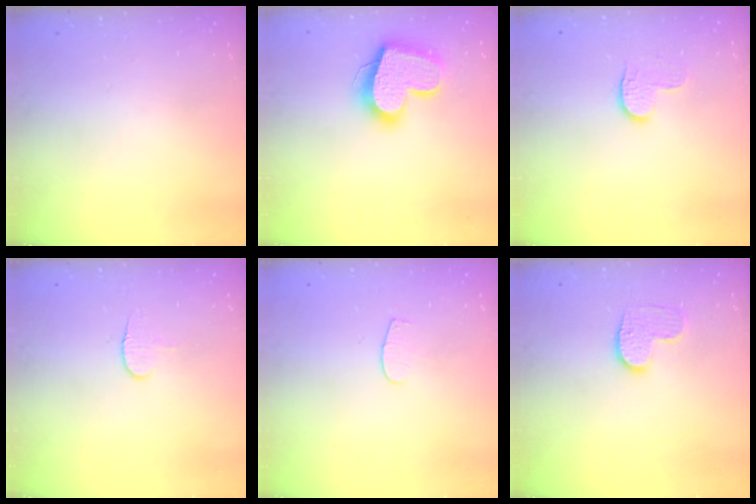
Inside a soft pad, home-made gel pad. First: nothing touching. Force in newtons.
{"total": 17.7, "press": 17.7, "slide": 1.5}
{"total": 4.0, "press": 4.0, "slide": 0.5}
{"total": 4.5, "press": 4.5, "slide": 0.5}
{"total": 2.6, "press": 2.5, "slide": 0.3}
{"total": 7.0, "press": 7.0, "slide": 0.2}